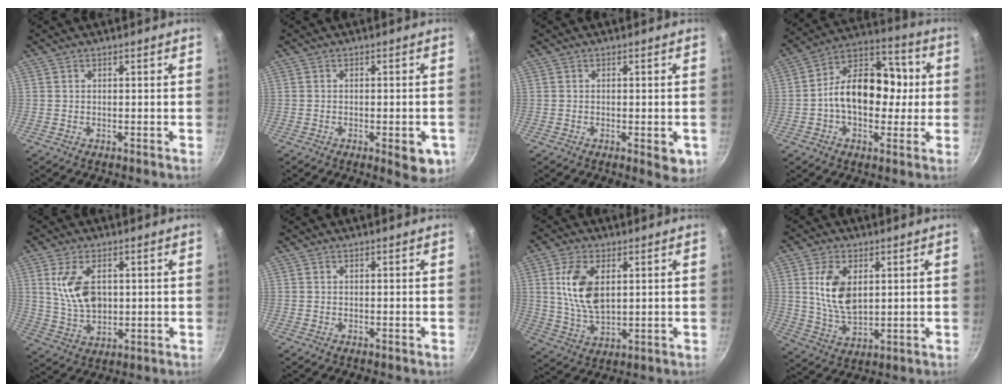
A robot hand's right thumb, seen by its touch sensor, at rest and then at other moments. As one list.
[{"total": 5.9, "force": [-2.3, 2.1, 5.0], "torque": [-0.047, 0.003, -0.023]}, {"total": 4.0, "force": [-1.2, 1.5, 3.5], "torque": [-0.032, -0.002, -0.012]}, {"total": 17.5, "force": [-0.1, 11.2, 13.4], "torque": [-0.178, 0.040, -0.011]}, {"total": 9.4, "force": [2.2, 5.6, 7.2], "torque": [-0.129, -0.008, 0.051]}, {"total": 0.0}, {"total": 10.9, "force": [2.6, 5.9, 8.8], "torque": [-0.165, -0.013, 0.054]}, {"total": 10.5, "force": [2.4, 6.1, 8.2], "torque": [-0.143, -0.016, 0.054]}]